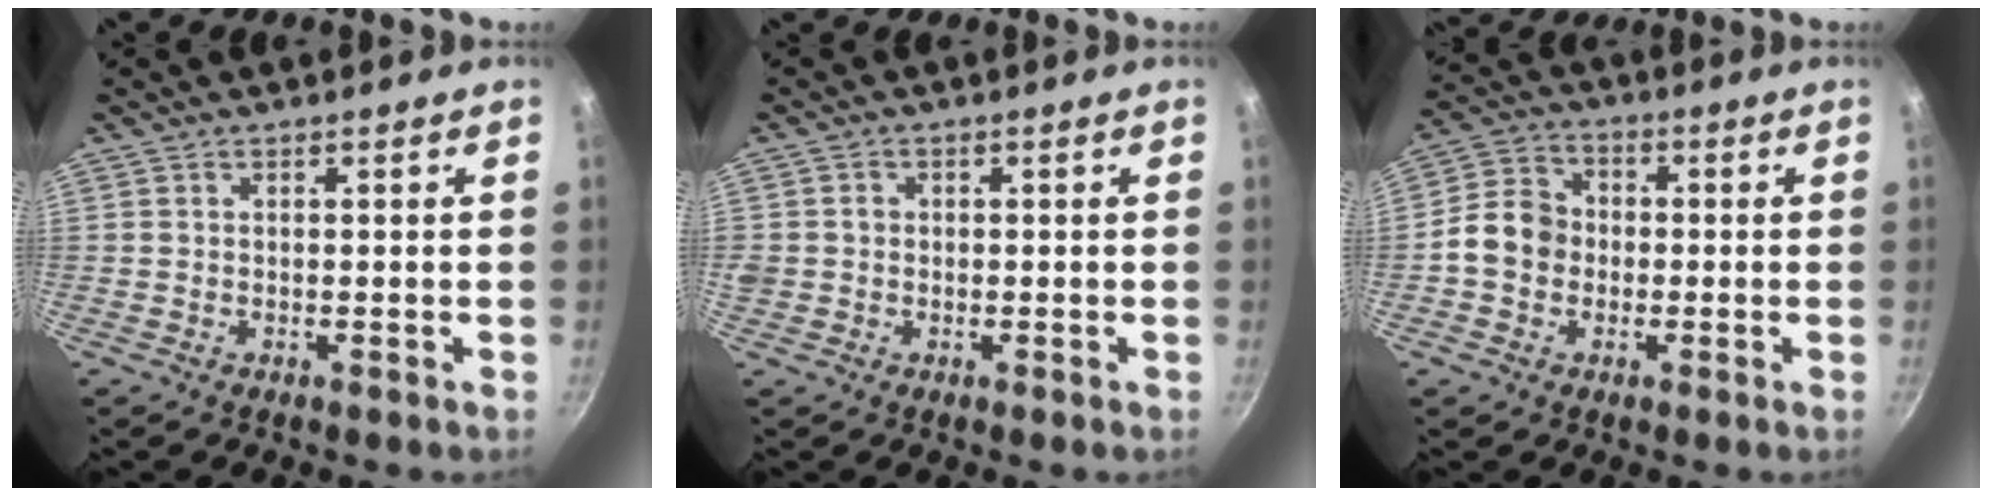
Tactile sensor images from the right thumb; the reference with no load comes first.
{"total": 2.3, "force": [-0.2, 2.2, 0.8], "torque": [-0.005, 0.007, -0.005]}
{"total": 8.5, "force": [-1.1, 7.1, 4.4], "torque": [-0.050, 0.022, -0.039]}